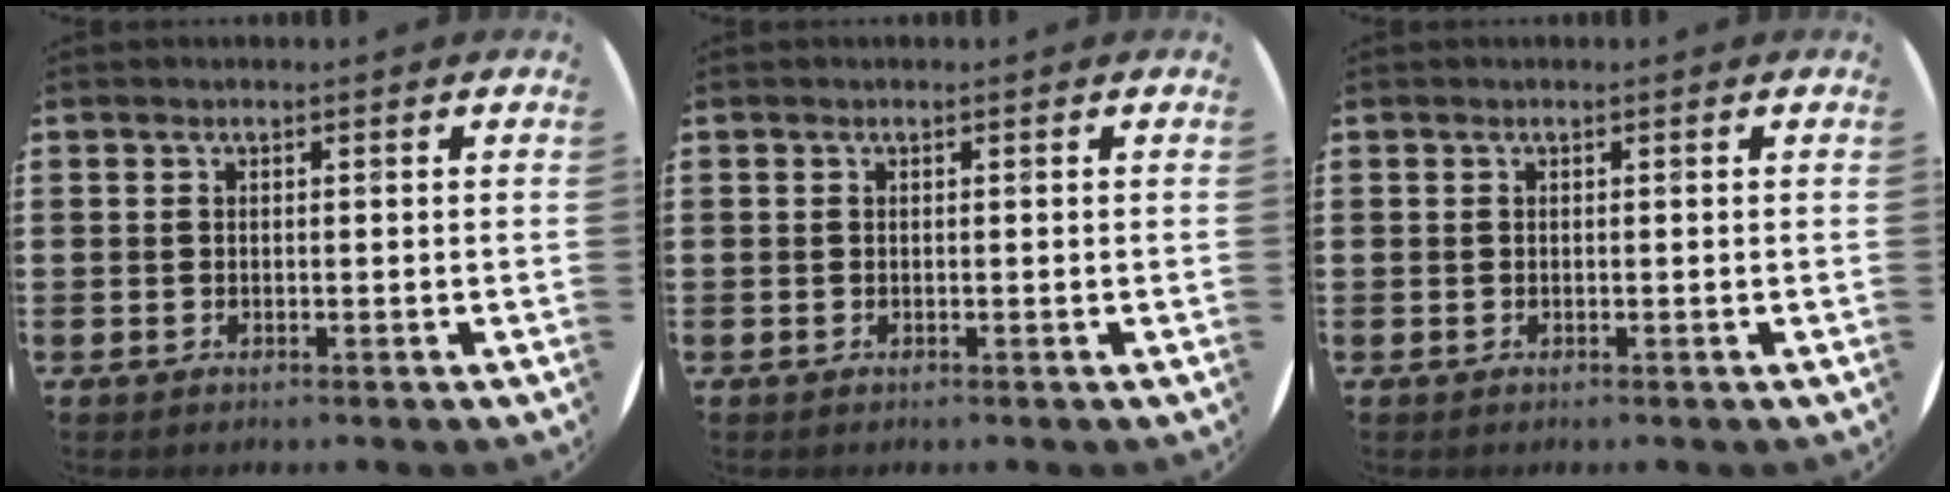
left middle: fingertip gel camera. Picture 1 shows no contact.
{"total": 0.0}
{"total": 0.0}